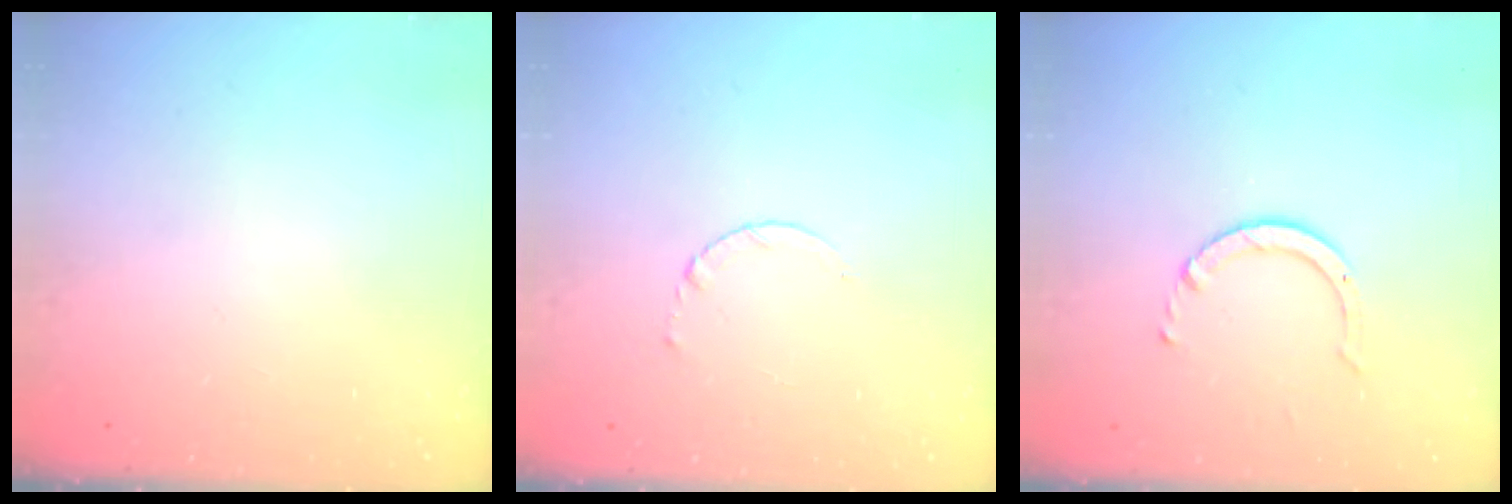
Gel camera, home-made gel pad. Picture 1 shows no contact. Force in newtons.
{"total": 2.6, "press": 2.6, "slide": 0.3}
{"total": 3.2, "press": 3.2, "slide": 0.4}